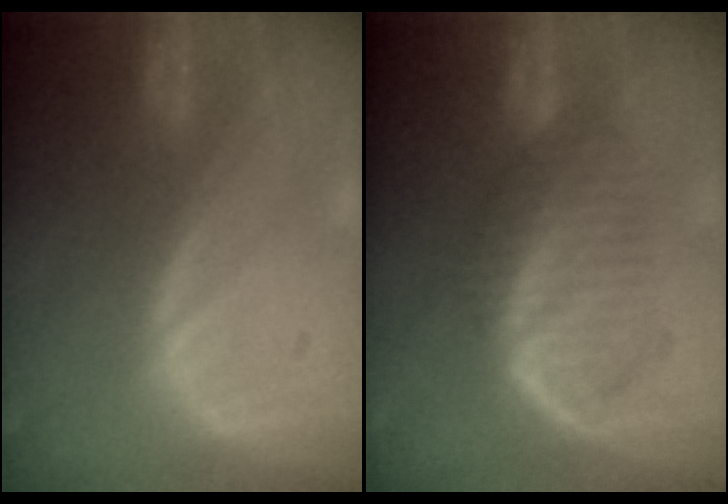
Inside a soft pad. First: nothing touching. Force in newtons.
{"total": 6.6, "press": 6.0, "slide": 2.7}